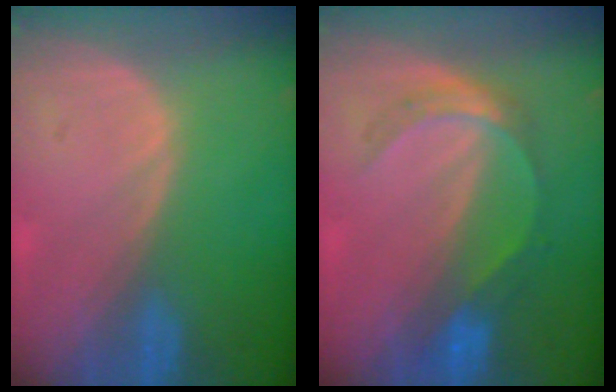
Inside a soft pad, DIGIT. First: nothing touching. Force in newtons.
{"total": 5.6, "press": 5.0, "slide": 2.5}